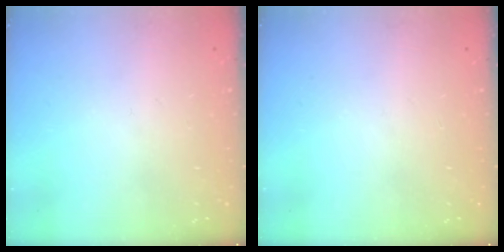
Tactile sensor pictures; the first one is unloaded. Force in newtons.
{"total": 0.0}